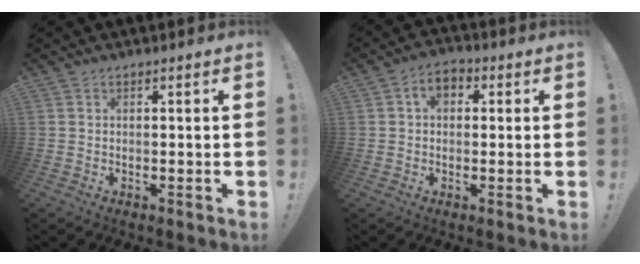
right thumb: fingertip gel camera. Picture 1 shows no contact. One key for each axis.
{"total": 5.3, "fx": 1.0, "fy": 3.7, "fz": 3.6, "tx": -0.053, "ty": 0.007, "tz": 0.018}